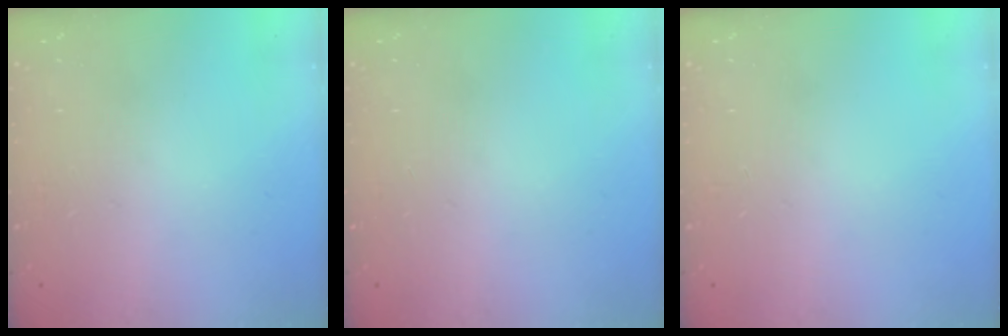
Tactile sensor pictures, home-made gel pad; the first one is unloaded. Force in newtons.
{"total": 0.0}
{"total": 0.0}